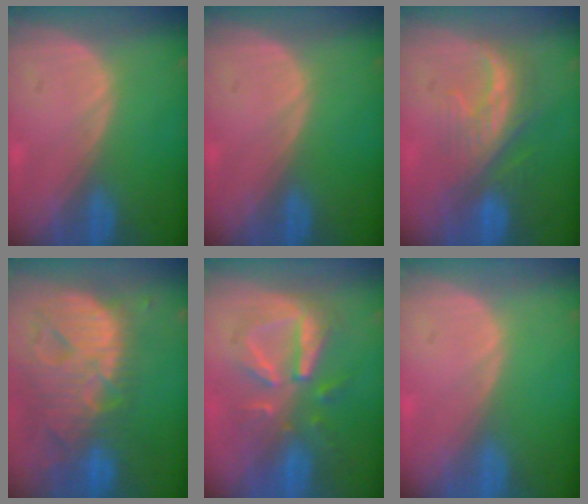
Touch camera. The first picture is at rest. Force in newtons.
{"total": 0.0}
{"total": 8.0, "press": 7.4, "slide": 3.1}
{"total": 13.8, "press": 11.8, "slide": 7.1}
{"total": 8.0, "press": 8.0, "slide": 0.1}
{"total": 0.0}